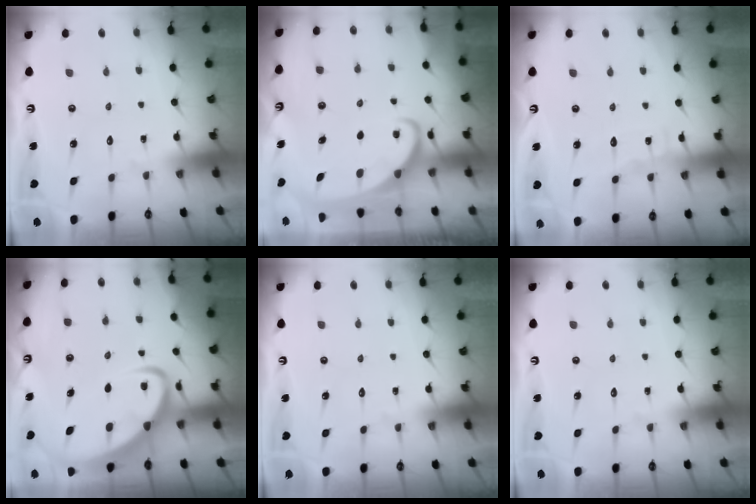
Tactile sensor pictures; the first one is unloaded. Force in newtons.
{"total": 2.8, "press": 2.7, "slide": 0.3}
{"total": 4.4, "press": 4.3, "slide": 0.5}
{"total": 6.5, "press": 6.4, "slide": 0.7}
{"total": 0.0}
{"total": 0.0}